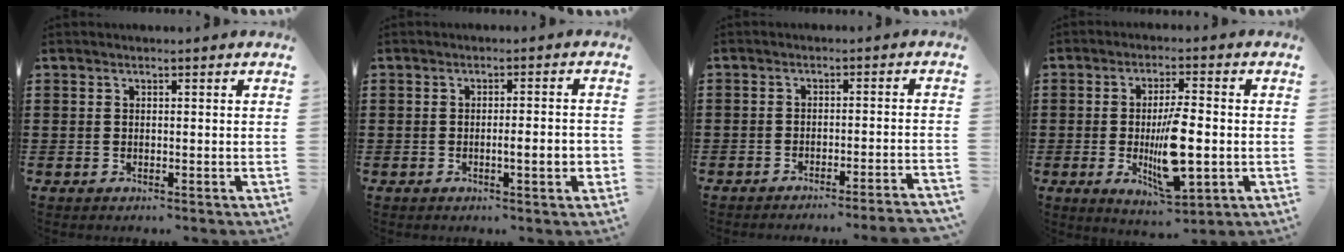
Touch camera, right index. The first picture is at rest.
{"total": 4.1, "force": [-0.9, 0.2, 4.0], "torque": [-0.057, -0.010, -0.017]}
{"total": 2.9, "force": [-2.7, -0.4, 0.8], "torque": [-0.014, -0.004, -0.057]}
{"total": 10.1, "force": [-1.7, 3.2, 9.4], "torque": [-0.174, -0.017, -0.028]}